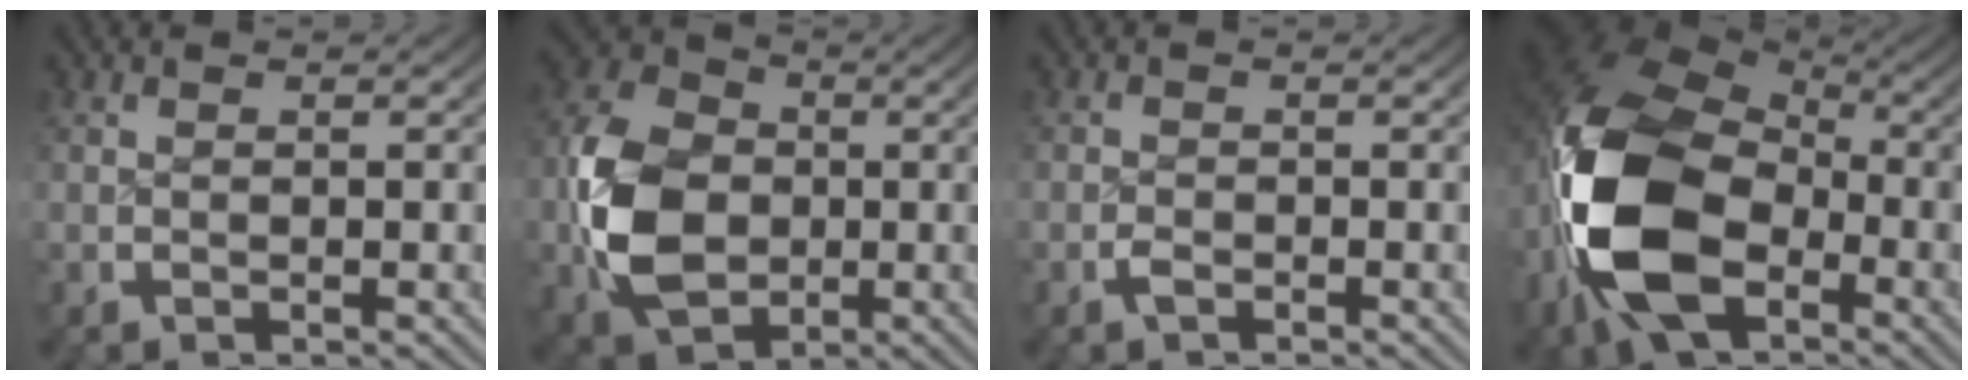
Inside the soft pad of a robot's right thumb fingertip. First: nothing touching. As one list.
[{"total": 11.5, "force": [-1.1, 9.1, 7.0], "torque": [-0.171, -0.041, -0.005]}, {"total": 1.0, "force": [-0.9, 0.3, -0.1], "torque": [-0.002, -0.002, -0.018]}, {"total": 17.2, "force": [-1.2, 11.8, 12.4], "torque": [-0.265, -0.025, -0.012]}]